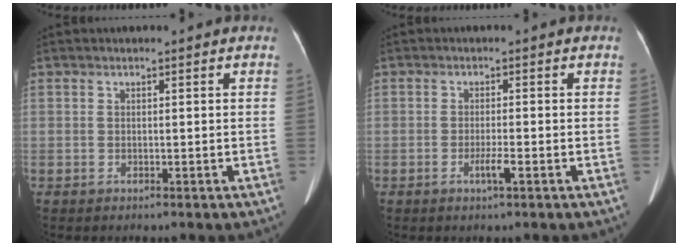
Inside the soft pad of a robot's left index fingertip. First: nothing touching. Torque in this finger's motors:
{"motor_torque": [0.56, 0.18, 0.21, 0.07]}